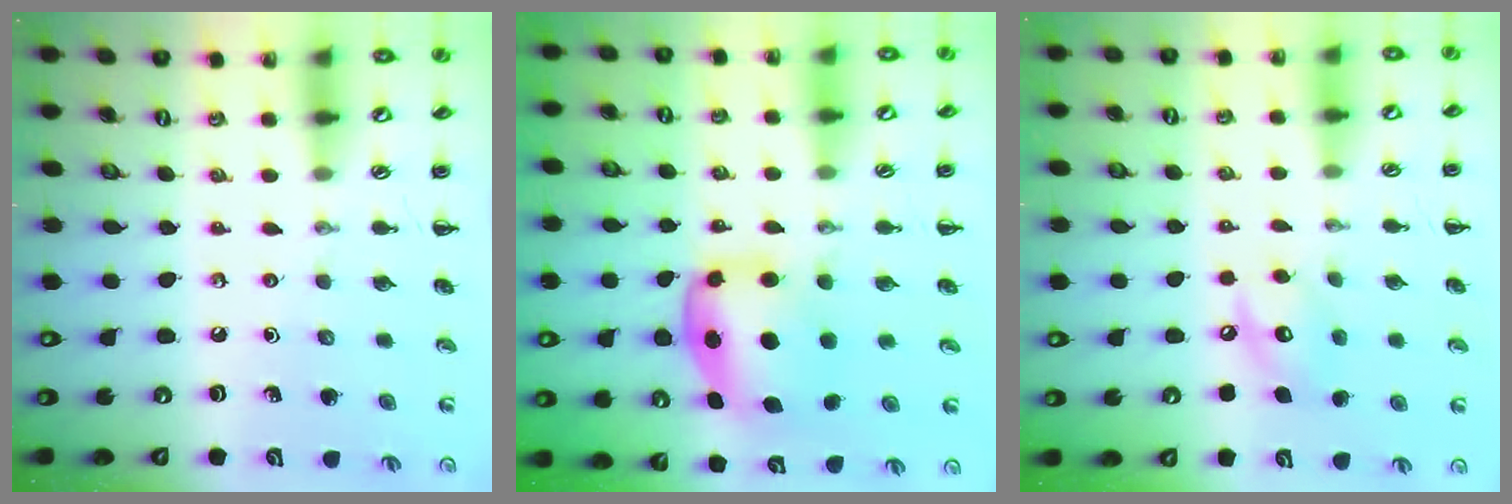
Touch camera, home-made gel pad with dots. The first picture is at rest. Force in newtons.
{"total": 6.1, "press": 6.0, "slide": 1.0}
{"total": 8.4, "press": 8.3, "slide": 1.0}